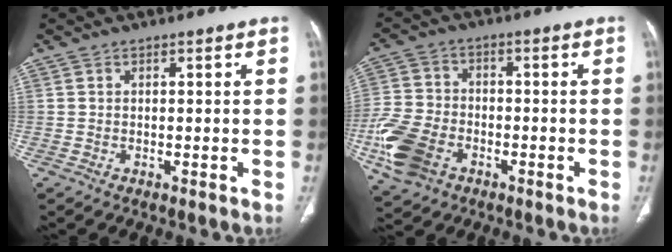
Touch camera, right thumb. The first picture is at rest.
{"total": 12.3, "force": [-4.9, 8.5, 7.3], "torque": [-0.157, 0.011, -0.093]}